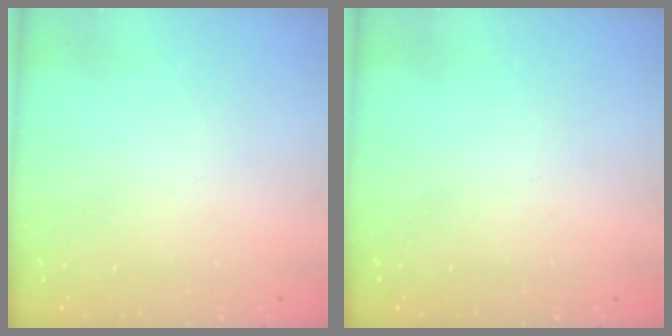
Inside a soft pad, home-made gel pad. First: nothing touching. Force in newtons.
{"total": 0.0}